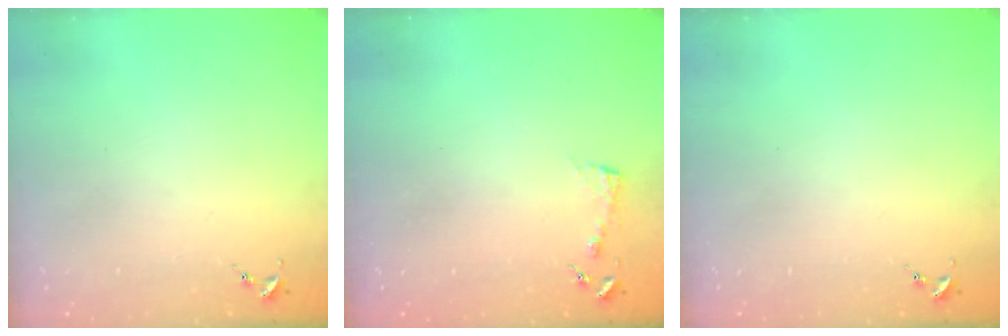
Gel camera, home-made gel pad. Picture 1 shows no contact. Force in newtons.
{"total": 2.8, "press": 2.8, "slide": 0.3}
{"total": 0.0}